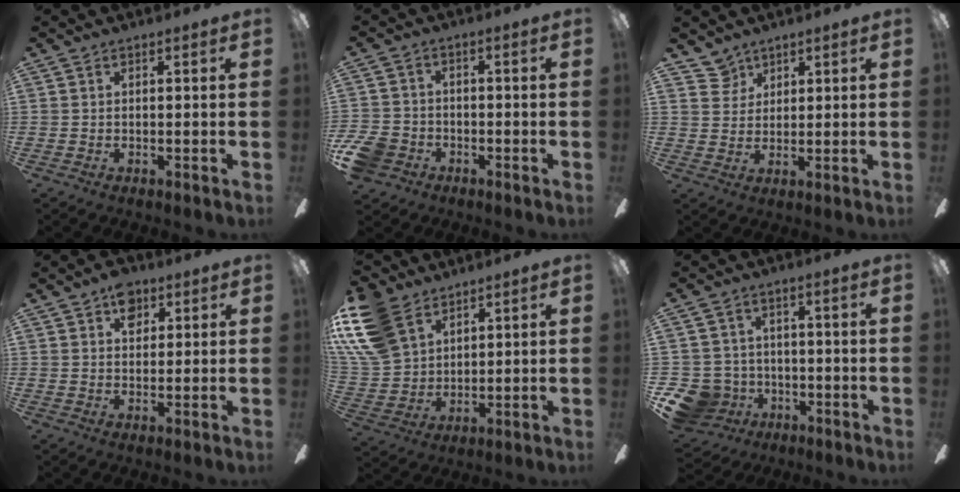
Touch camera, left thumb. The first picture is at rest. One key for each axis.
{"total": 6.7, "fx": -3.4, "fy": 5.2, "fz": 2.7, "tx": -0.073, "ty": 0.024, "tz": -0.066}
{"total": 5.1, "fx": 3.8, "fy": 3.4, "fz": 0.2, "tx": -0.006, "ty": -0.015, "tz": 0.072}
{"total": 6.0, "fx": 3.2, "fy": 4.0, "fz": 3.1, "tx": -0.028, "ty": -0.003, "tz": 0.054}
{"total": 16.5, "fx": 9.6, "fy": 10.7, "fz": 8.0, "tx": -0.209, "ty": -0.035, "tz": 0.183}
{"total": 8.7, "fx": -3.6, "fy": 7.6, "fz": 2.2, "tx": -0.079, "ty": 0.027, "tz": -0.062}